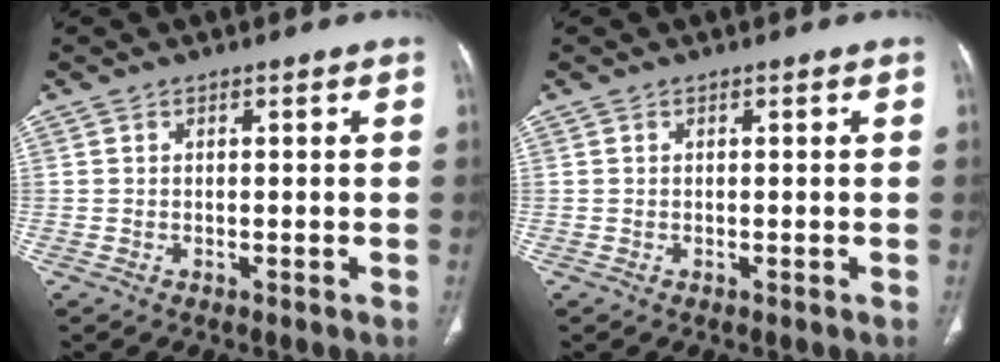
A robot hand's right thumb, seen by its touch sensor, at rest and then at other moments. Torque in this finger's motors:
{"motor_torque": [0.01, 0.00, -0.12, 0.07, 0.00]}